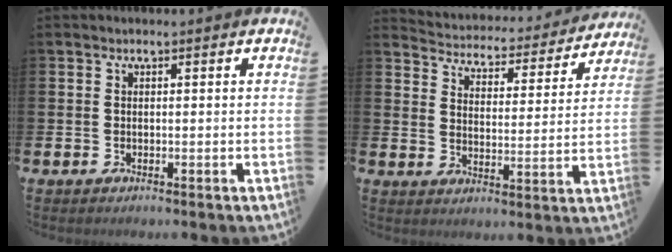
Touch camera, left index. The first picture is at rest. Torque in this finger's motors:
{"motor_torque": [0.62, -1.52, 0.19, 0.01]}